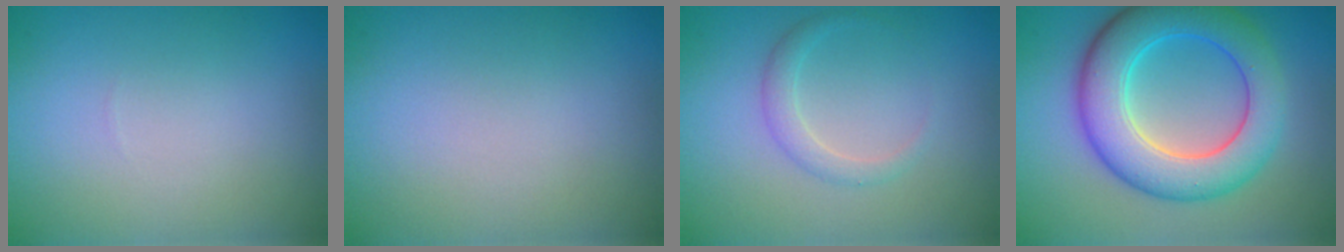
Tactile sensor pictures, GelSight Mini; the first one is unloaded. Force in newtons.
{"total": 0.0}
{"total": 1.5, "press": 1.5, "slide": 0.1}
{"total": 8.1, "press": 8.1, "slide": 0.1}